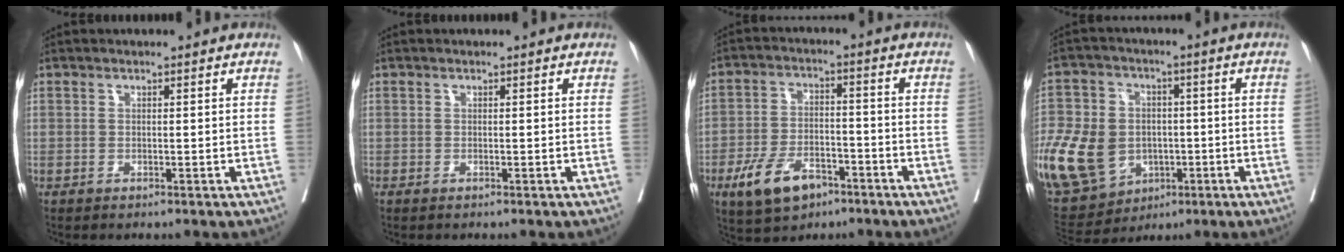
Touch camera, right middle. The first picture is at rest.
{"total": 0.0}
{"total": 9.1, "force": [-5.3, 4.7, 5.7], "torque": [-0.117, 0.001, -0.090]}
{"total": 23.1, "force": [-4.9, 18.4, 13.0], "torque": [-0.352, 0.012, -0.060]}